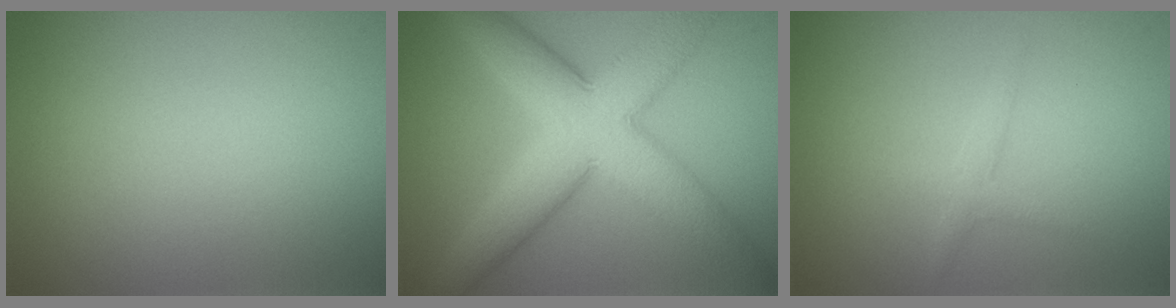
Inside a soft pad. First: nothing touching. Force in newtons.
{"total": 9.7, "press": 9.7, "slide": 0.2}
{"total": 1.3, "press": 1.3, "slide": 0.0}